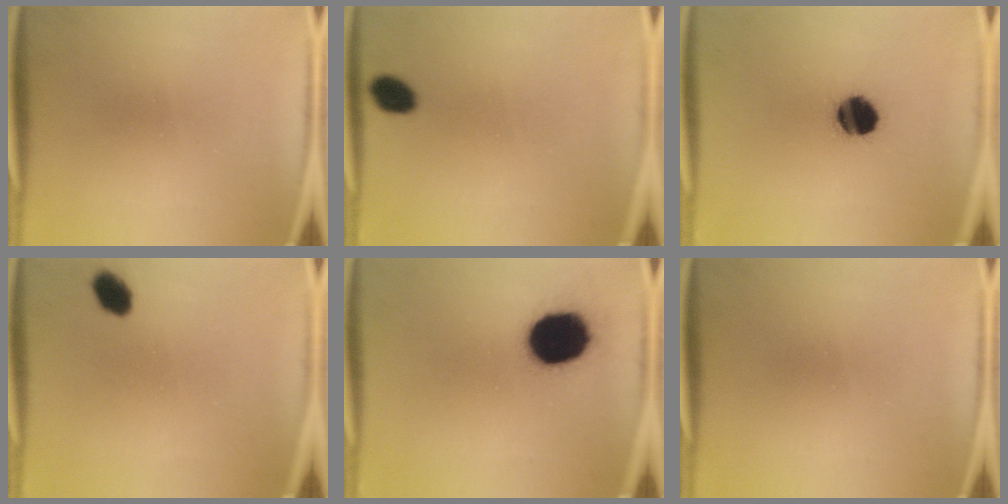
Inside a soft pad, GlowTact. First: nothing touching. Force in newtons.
{"total": 2.3}
{"total": 9.4}
{"total": 4.5}
{"total": 16.6}
{"total": 0.0}